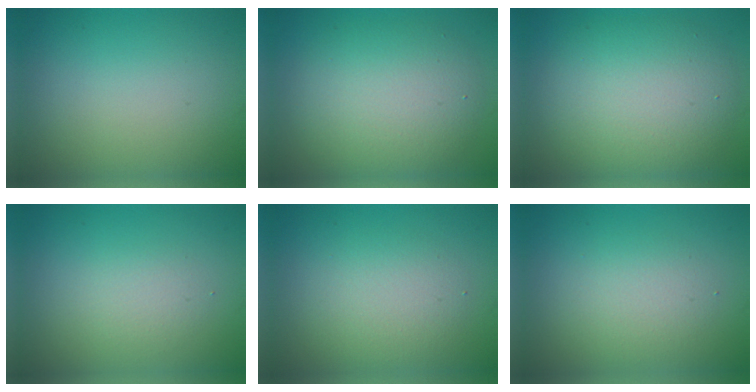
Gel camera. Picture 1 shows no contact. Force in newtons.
{"total": 6.6, "press": 6.6, "slide": 0.3}
{"total": 9.0, "press": 9.0, "slide": 0.2}
{"total": 1.7, "press": 1.7, "slide": 0.1}
{"total": 3.2, "press": 3.2, "slide": 0.1}
{"total": 2.7, "press": 2.7, "slide": 0.2}